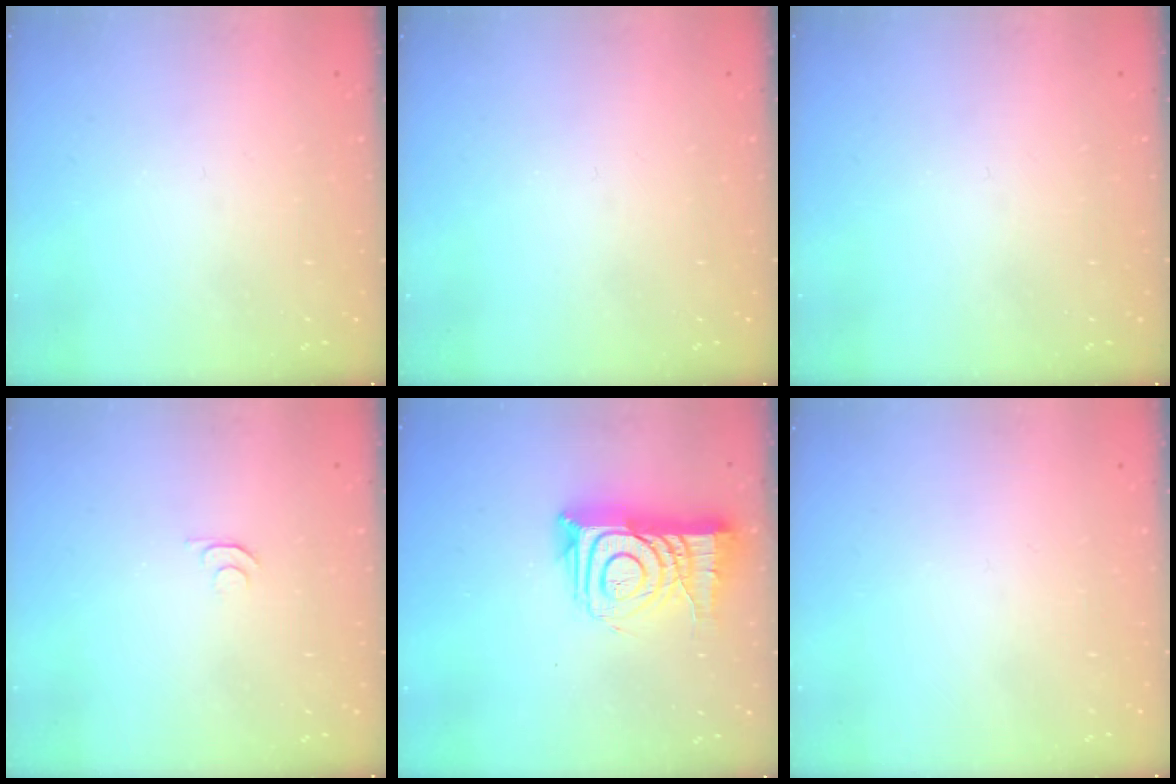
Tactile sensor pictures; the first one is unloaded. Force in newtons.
{"total": 0.0}
{"total": 0.0}
{"total": 4.3, "press": 4.3, "slide": 0.7}
{"total": 14.4, "press": 14.4, "slide": 1.1}
{"total": 1.8, "press": 1.8, "slide": 0.1}